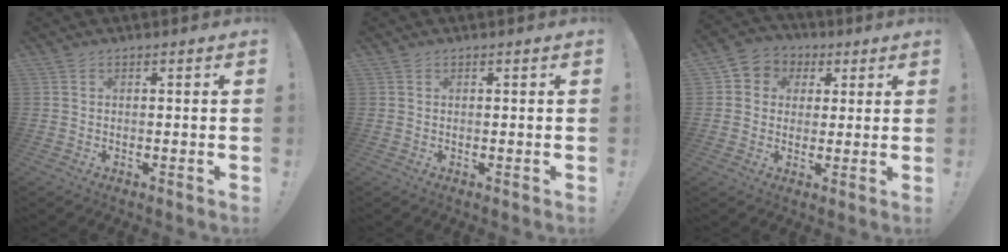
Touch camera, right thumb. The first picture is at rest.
{"total": 0.0}
{"total": 6.4, "force": [0.5, 6.1, 1.8], "torque": [-0.020, 0.005, 0.014]}